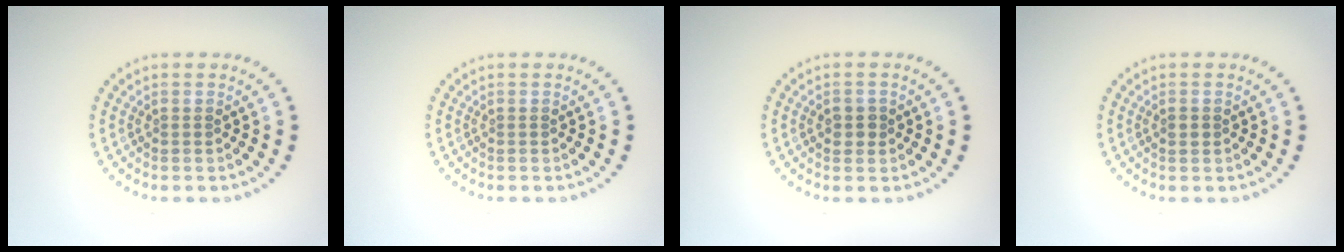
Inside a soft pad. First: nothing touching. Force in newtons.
{"total": 0.0}
{"total": 1.6, "press": 1.6, "slide": 0.3}
{"total": 1.1, "press": 1.1, "slide": 0.1}